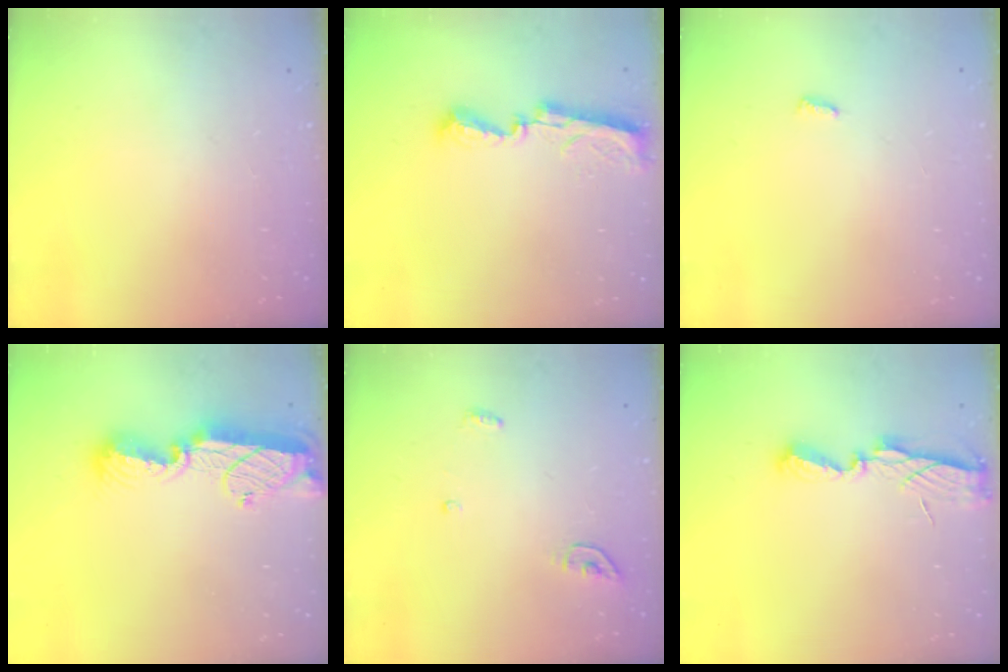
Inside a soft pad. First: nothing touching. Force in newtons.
{"total": 8.3, "press": 8.2, "slide": 0.4}
{"total": 2.8, "press": 2.8, "slide": 0.4}
{"total": 12.4, "press": 12.4, "slide": 1.0}
{"total": 3.9, "press": 3.8, "slide": 0.3}
{"total": 6.2, "press": 6.2, "slide": 0.0}